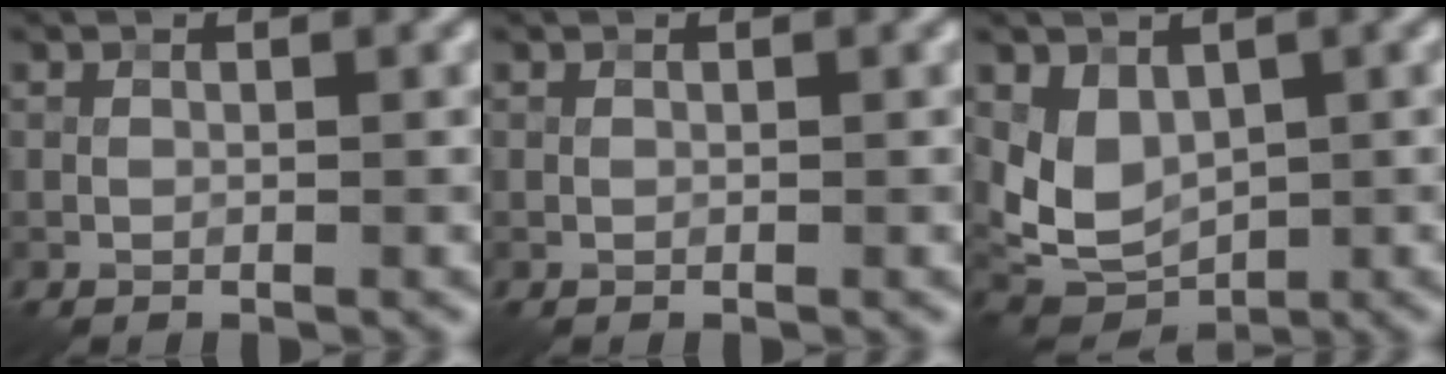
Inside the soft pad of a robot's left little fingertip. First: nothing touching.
{"total": 0.0}
{"total": 4.3, "force": [1.1, 3.1, 2.8], "torque": [-0.055, -0.013, 0.026]}